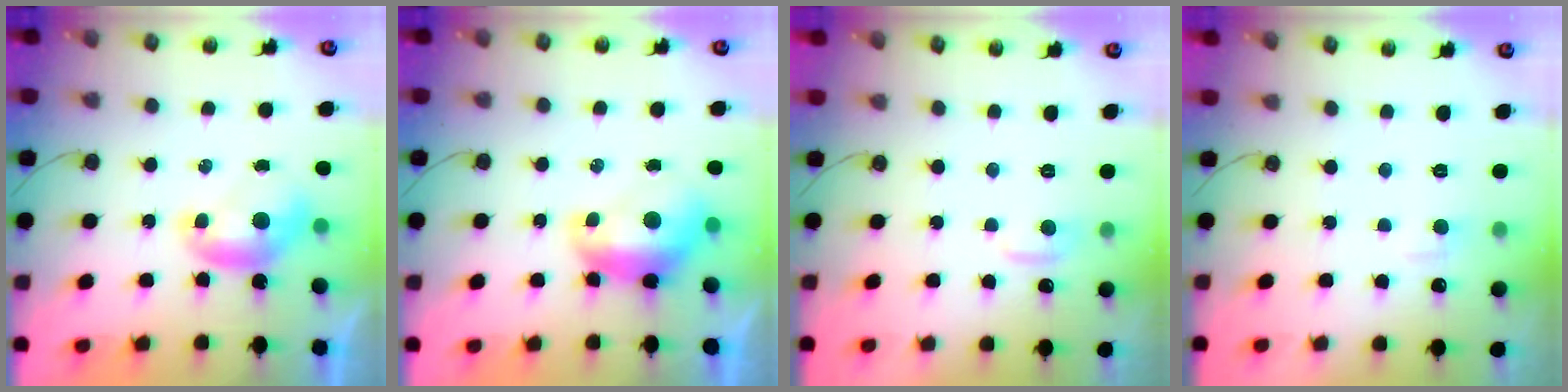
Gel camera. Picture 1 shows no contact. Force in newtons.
{"total": 1.6, "press": 1.5, "slide": 0.6}
{"total": 0.9, "press": 0.6, "slide": 0.7}
{"total": 1.7, "press": 1.6, "slide": 0.6}